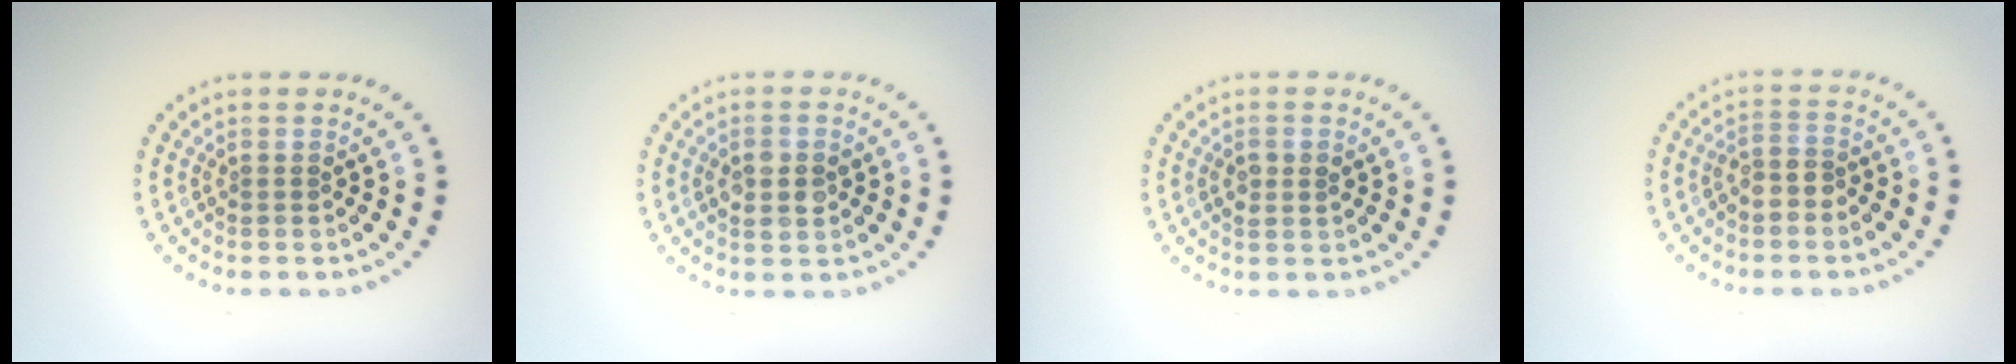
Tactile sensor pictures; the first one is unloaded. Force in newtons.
{"total": 2.3, "press": 2.3, "slide": 0.2}
{"total": 1.5, "press": 1.5, "slide": 0.3}
{"total": 2.2, "press": 1.9, "slide": 1.1}